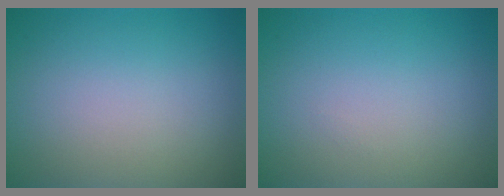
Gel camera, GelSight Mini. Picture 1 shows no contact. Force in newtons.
{"total": 0.0}